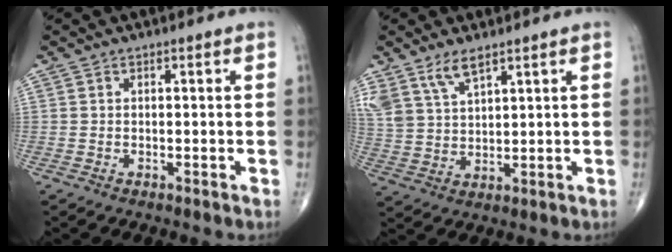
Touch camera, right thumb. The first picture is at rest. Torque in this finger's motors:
{"motor_torque": [-0.47, 0.71, 0.47, 0.61, 0.04]}